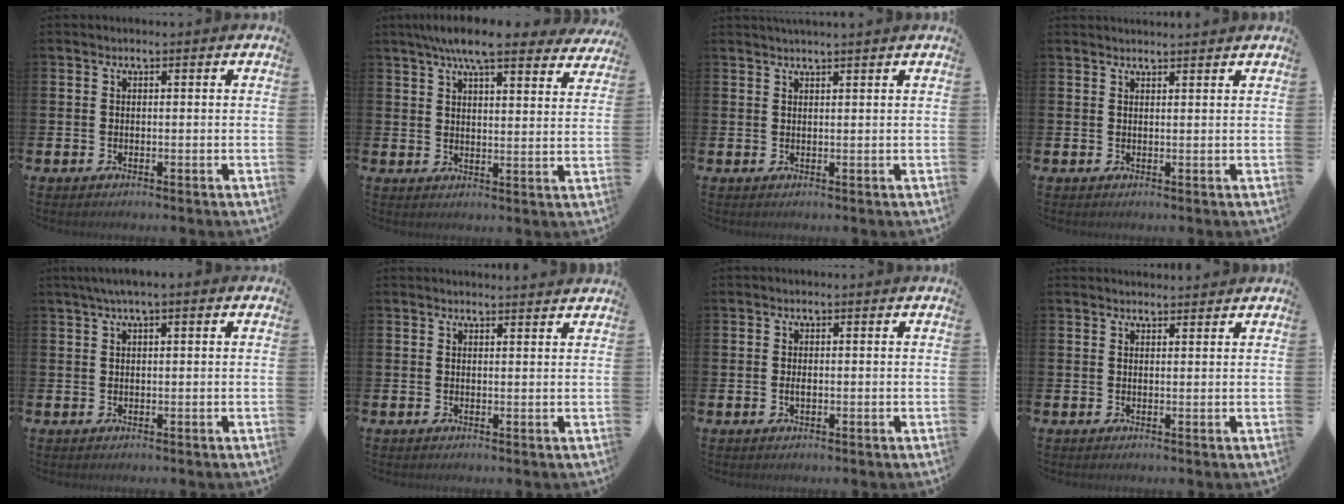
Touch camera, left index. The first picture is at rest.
{"total": 8.0, "force": [7.2, 1.3, 3.3], "torque": [-0.070, -0.029, 0.129]}
{"total": 1.4, "force": [1.4, -0.2, 0.2], "torque": [0.003, -0.005, 0.024]}
{"total": 1.5, "force": [1.5, -0.1, 0.0], "torque": [0.012, -0.011, 0.024]}
{"total": 2.1, "force": [1.2, 0.3, 1.7], "torque": [-0.024, 0.001, 0.018]}
{"total": 1.6, "force": [1.6, -0.1, -0.1], "torque": [0.013, -0.013, 0.027]}
{"total": 0.9, "force": [0.0, 0.4, 0.8], "torque": [-0.019, 0.003, 0.000]}
{"total": 1.6, "force": [1.6, 0.2, 0.0], "torque": [0.010, -0.008, 0.026]}